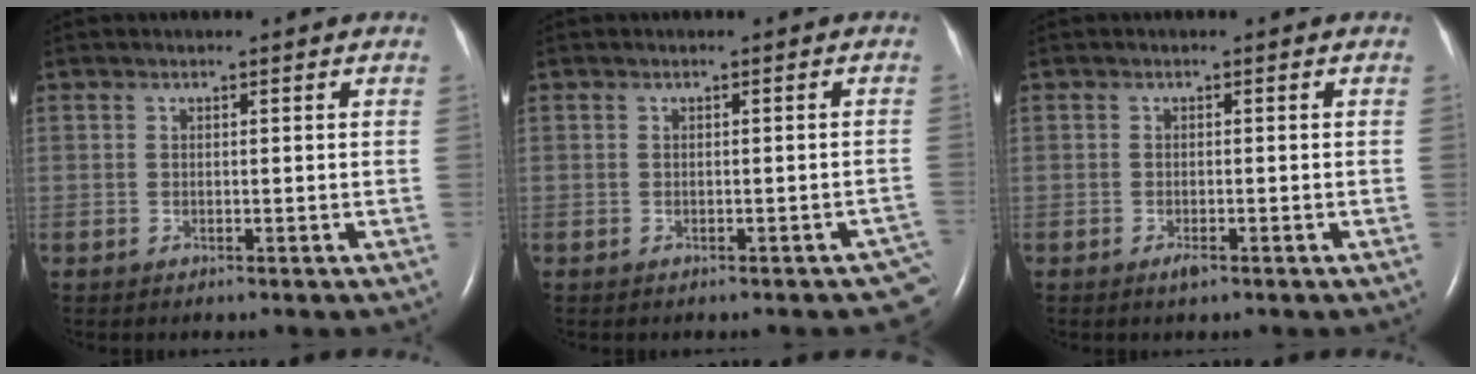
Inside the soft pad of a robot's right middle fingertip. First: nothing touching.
{"total": 3.4, "force": [-2.7, 1.2, 1.5], "torque": [0.002, 0.001, -0.028]}
{"total": 1.2, "force": [-0.8, 0.3, 0.8], "torque": [-0.018, -0.002, -0.011]}